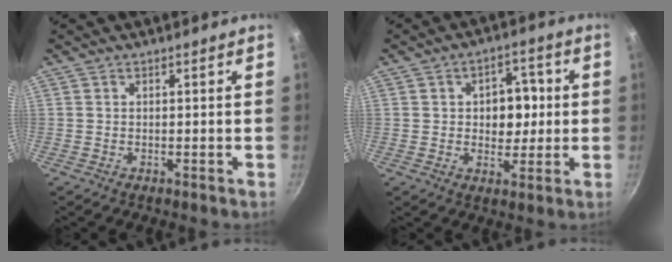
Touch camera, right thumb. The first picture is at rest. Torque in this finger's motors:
{"motor_torque": [-0.10, 0.44, -0.13, 0.15, 0.08]}